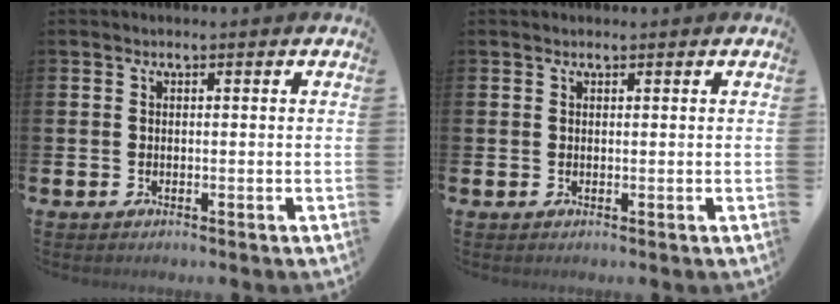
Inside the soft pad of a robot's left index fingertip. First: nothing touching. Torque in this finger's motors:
{"motor_torque": [1.04, -1.09, 0.07, -0.02]}